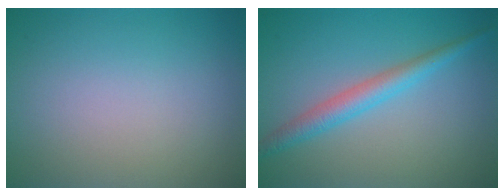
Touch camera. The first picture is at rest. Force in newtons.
{"total": 2.9, "press": 2.9, "slide": 0.0}